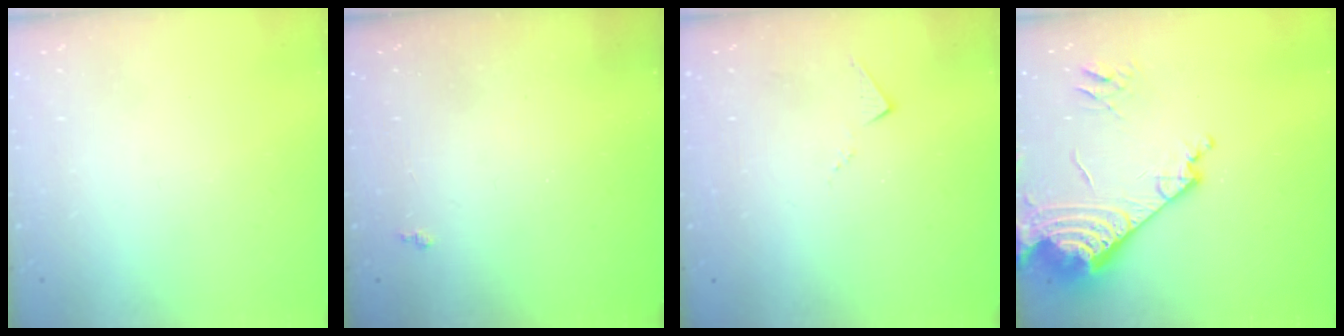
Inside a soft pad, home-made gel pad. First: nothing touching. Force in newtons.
{"total": 1.9, "press": 1.8, "slide": 0.5}
{"total": 6.8, "press": 6.7, "slide": 0.4}
{"total": 21.0, "press": 20.9, "slide": 2.5}